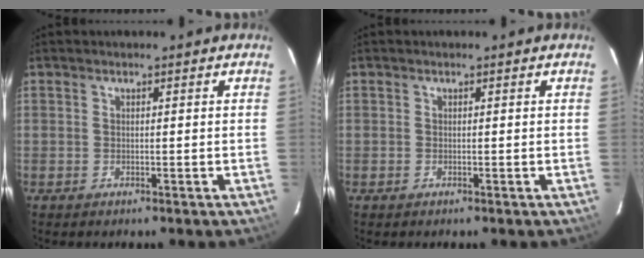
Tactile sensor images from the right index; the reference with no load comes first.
{"total": 0.0}